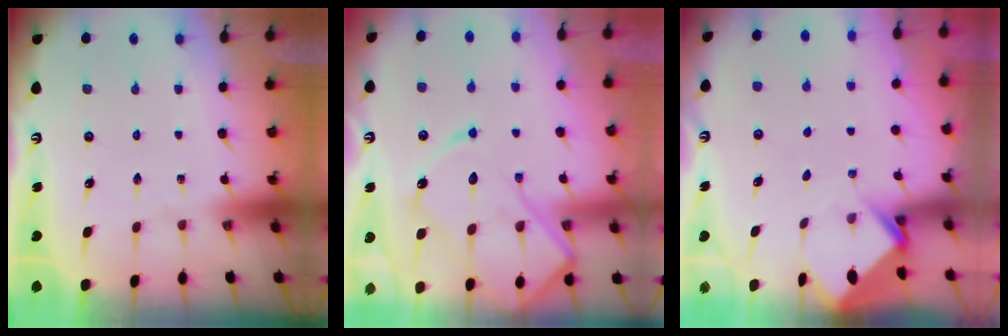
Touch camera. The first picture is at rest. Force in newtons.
{"total": 16.0, "press": 16.0, "slide": 1.4}
{"total": 3.9, "press": 3.9, "slide": 0.1}